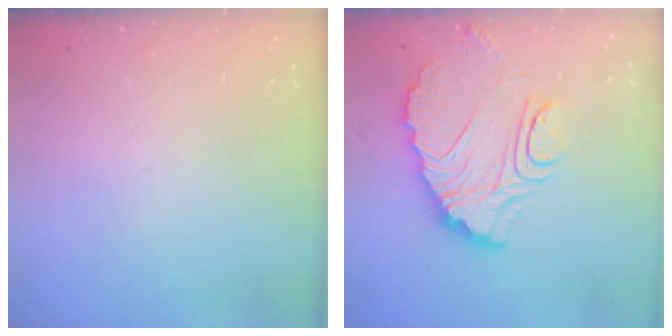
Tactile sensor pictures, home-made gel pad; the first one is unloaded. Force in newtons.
{"total": 12.0, "press": 12.0, "slide": 1.0}